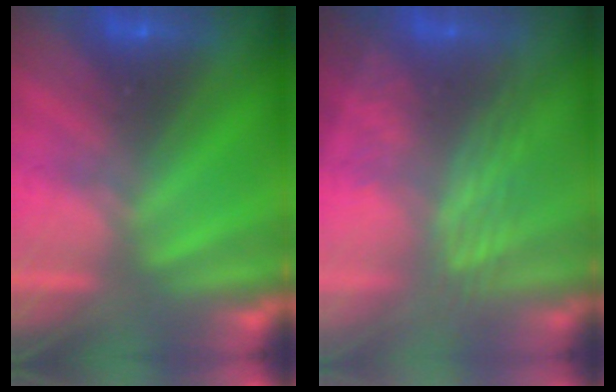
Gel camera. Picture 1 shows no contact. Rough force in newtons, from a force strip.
{"total": 3.0}